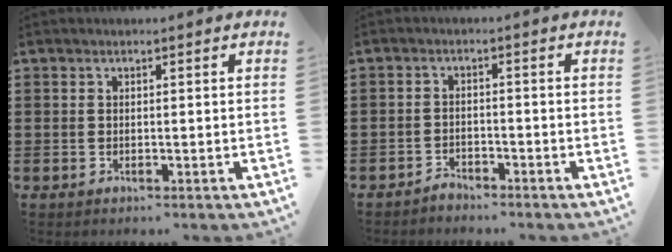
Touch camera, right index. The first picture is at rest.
{"total": 1.8, "force": [-1.8, 0.2, 0.1], "torque": [-0.008, 0.001, -0.038]}